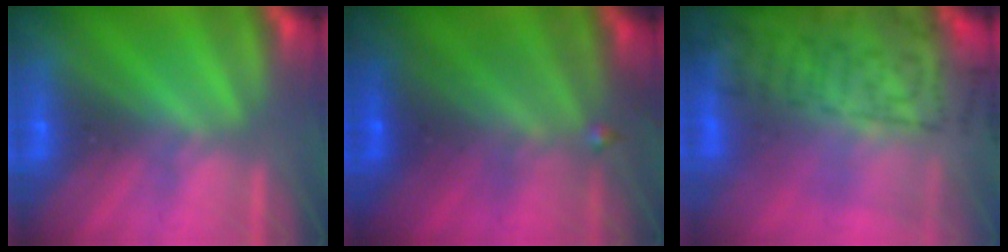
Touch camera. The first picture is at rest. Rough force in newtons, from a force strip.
{"total": 7.0}
{"total": 7.0}